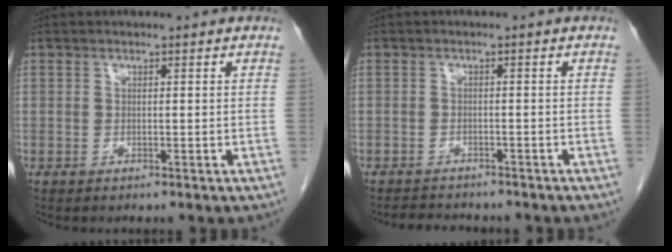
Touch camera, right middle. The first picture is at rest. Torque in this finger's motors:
{"motor_torque": [0.02, 0.00, 0.00, 0.01]}